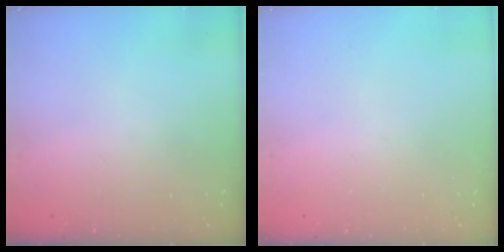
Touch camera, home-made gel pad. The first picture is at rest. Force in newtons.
{"total": 0.0}